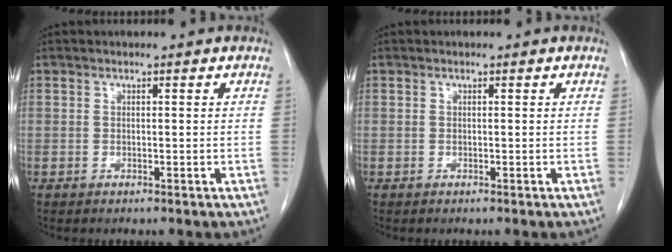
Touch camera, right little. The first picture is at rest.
{"total": 0.0}